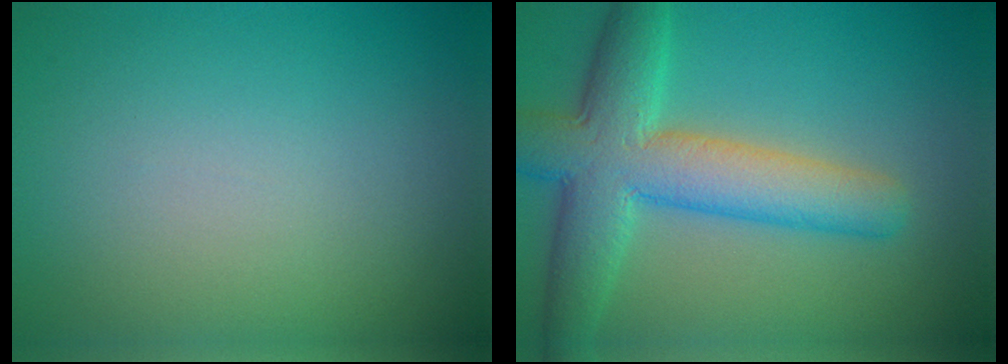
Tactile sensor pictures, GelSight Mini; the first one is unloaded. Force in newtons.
{"total": 8.4, "press": 8.4, "slide": 0.3}